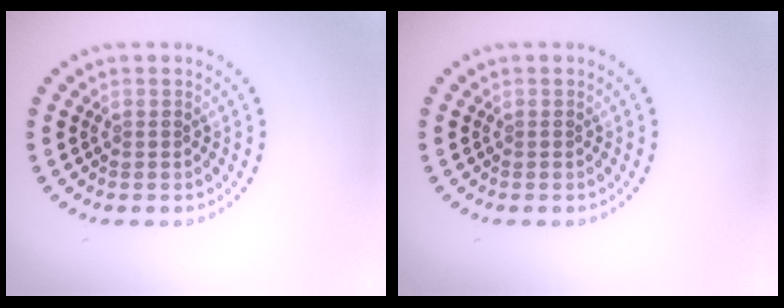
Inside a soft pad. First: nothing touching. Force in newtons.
{"total": 0.0}